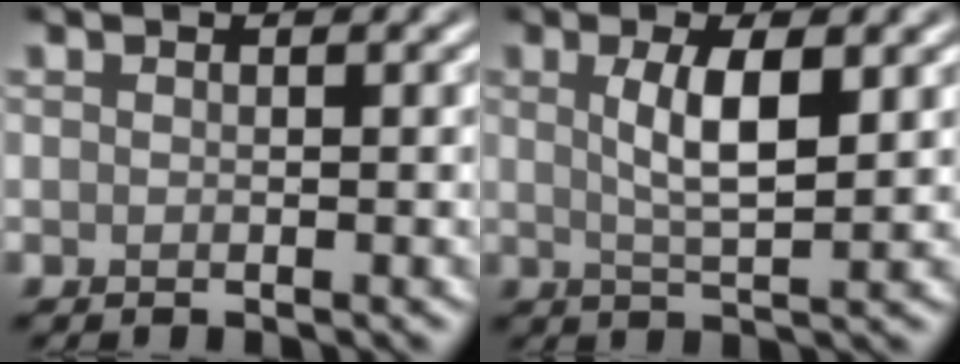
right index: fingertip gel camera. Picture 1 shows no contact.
{"total": 4.2, "force": [1.0, 1.0, 3.9], "torque": [-0.076, -0.001, 0.020]}